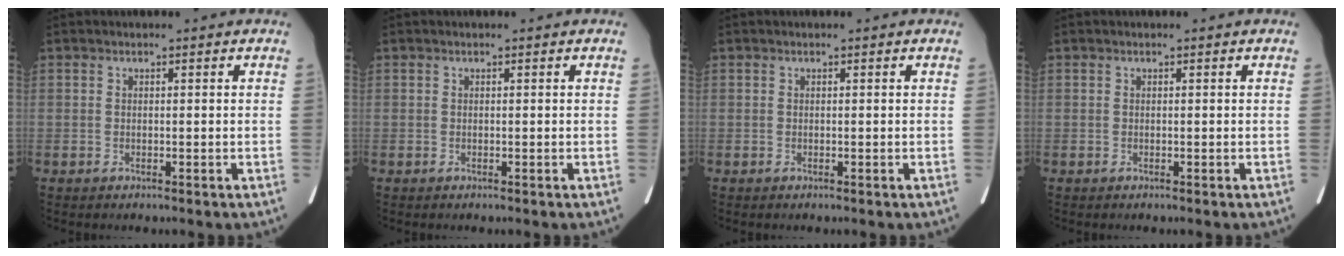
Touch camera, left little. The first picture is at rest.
{"total": 0.0}
{"total": 0.0}
{"total": 0.0}